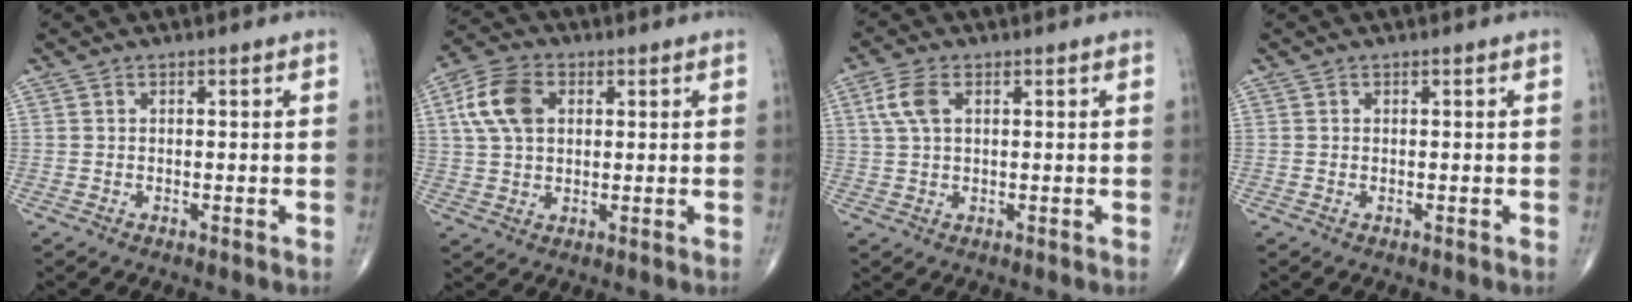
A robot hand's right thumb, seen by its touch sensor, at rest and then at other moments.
{"total": 9.5, "force": [2.5, 6.3, 6.7], "torque": [-0.128, 0.010, 0.043]}
{"total": 5.1, "force": [1.6, 2.7, 4.0], "torque": [-0.096, 0.010, 0.033]}
{"total": 0.0}